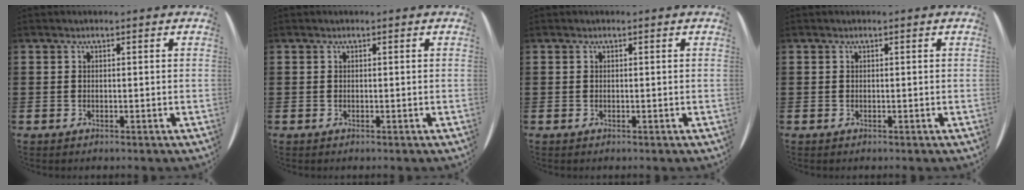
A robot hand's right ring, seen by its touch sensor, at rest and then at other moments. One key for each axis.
{"total": 0.0}
{"total": 0.0}
{"total": 0.0}